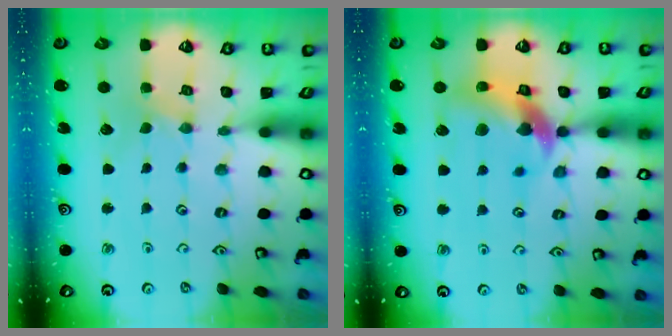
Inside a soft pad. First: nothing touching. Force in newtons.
{"total": 12.9, "press": 12.8, "slide": 1.8}